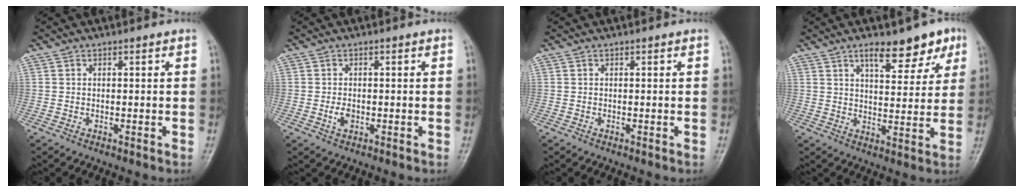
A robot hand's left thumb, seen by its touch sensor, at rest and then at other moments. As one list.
[{"total": 3.3, "force": [-0.7, 2.6, 1.8], "torque": [-0.019, 0.003, -0.006]}, {"total": 0.0}, {"total": 10.1, "force": [6.3, 4.2, 6.7], "torque": [-0.060, -0.033, 0.091]}]